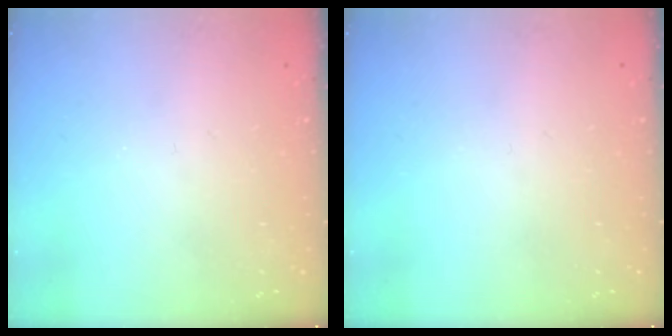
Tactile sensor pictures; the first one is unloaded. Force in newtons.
{"total": 0.0}